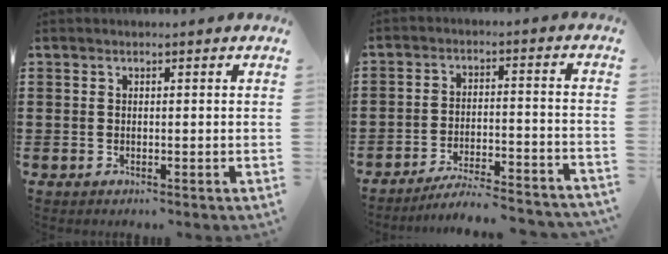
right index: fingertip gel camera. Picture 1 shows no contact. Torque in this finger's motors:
{"motor_torque": [1.07, 1.07, -0.02, 0.02]}